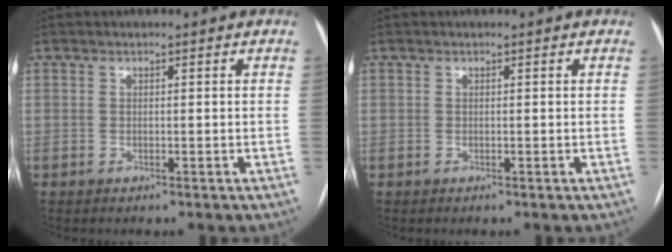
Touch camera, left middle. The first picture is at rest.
{"total": 0.0}